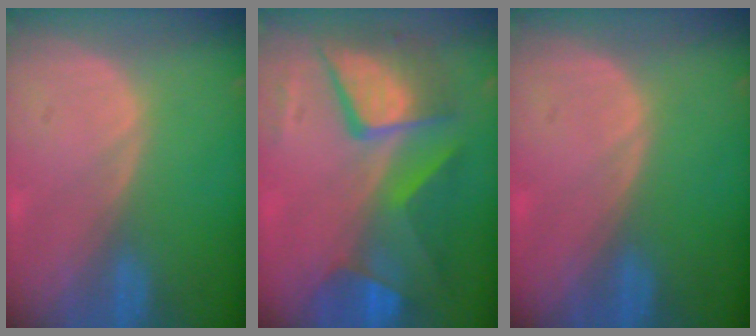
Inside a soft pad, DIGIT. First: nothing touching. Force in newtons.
{"total": 10.7, "press": 10.7, "slide": 1.0}
{"total": 0.0}